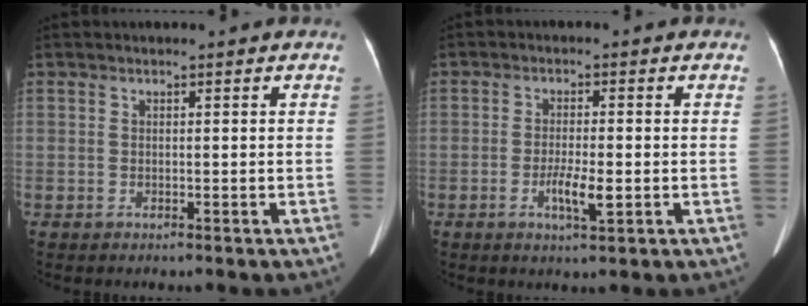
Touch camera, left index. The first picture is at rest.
{"total": 4.1, "force": [-1.2, 0.8, 3.9], "torque": [-0.075, -0.004, -0.018]}